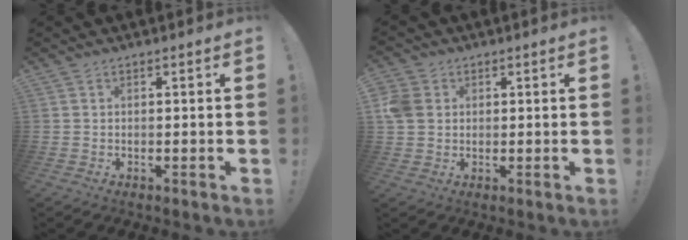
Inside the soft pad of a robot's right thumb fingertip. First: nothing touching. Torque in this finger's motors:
{"motor_torque": [0.05, 0.05, 0.29, 0.21, 0.05]}